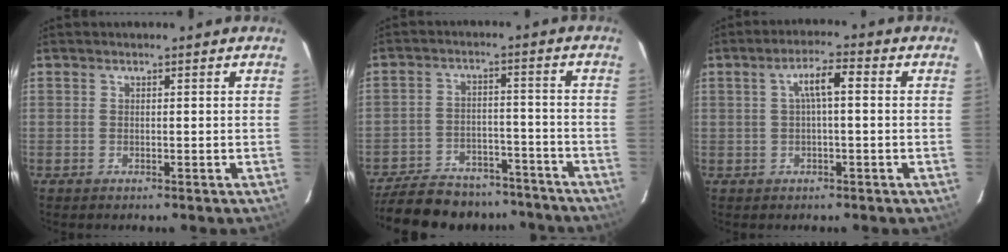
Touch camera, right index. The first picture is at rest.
{"total": 23.6, "force": [-20.2, 8.9, 8.5], "torque": [-0.191, 0.023, -0.269]}
{"total": 4.7, "force": [0.4, 0.9, 4.6], "torque": [-0.084, 0.013, 0.011]}